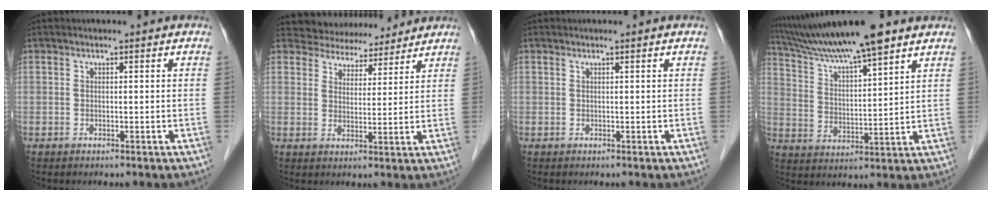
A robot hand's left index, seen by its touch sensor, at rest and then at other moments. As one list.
[{"total": 7.8, "force": [7.3, 2.8, 0.1], "torque": [0.004, 0.014, 0.098]}, {"total": 0.0}, {"total": 14.0, "force": [11.6, 0.5, 7.8], "torque": [-0.139, 0.017, 0.206]}]